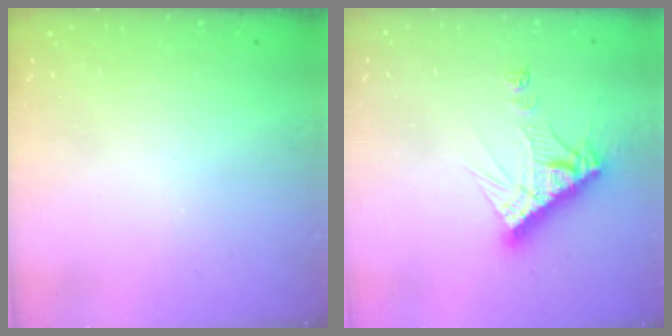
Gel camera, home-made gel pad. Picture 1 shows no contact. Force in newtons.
{"total": 11.2, "press": 11.2, "slide": 1.0}